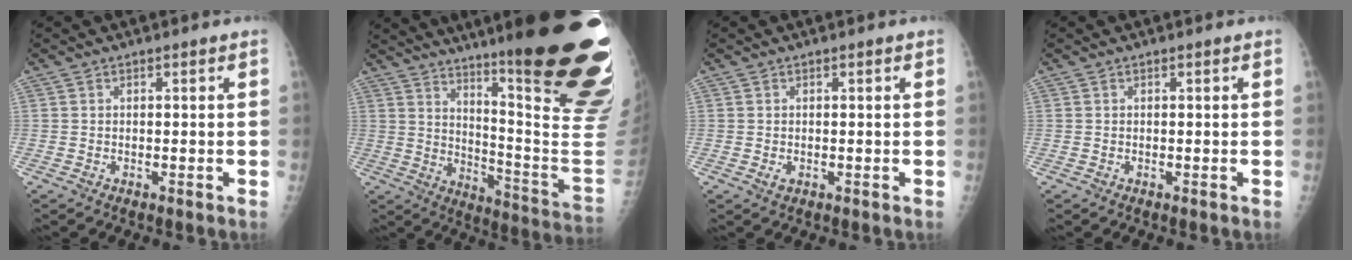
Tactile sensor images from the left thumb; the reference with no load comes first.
{"total": 34.0, "force": [19.2, 5.2, 27.5], "torque": [-0.256, -0.085, 0.277]}
{"total": 1.2, "force": [-0.1, 0.8, 0.8], "torque": [-0.011, -0.002, 0.000]}
{"total": 0.0}